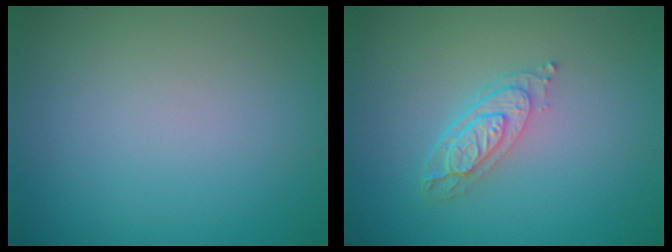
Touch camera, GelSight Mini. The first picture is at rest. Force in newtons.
{"total": 3.4, "press": 2.6, "slide": 2.2}